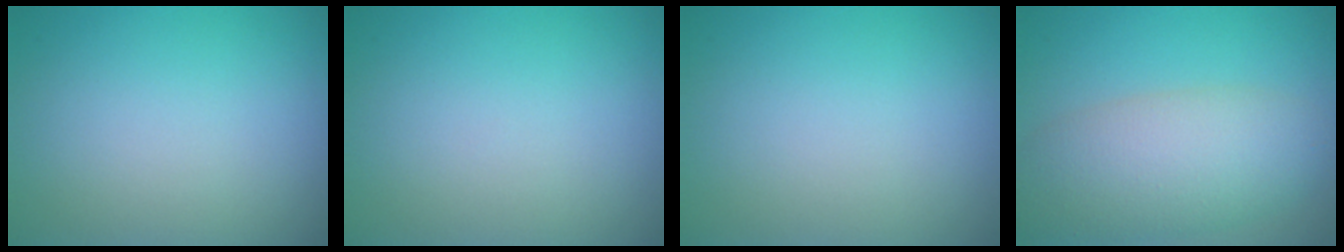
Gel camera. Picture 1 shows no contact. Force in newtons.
{"total": 0.0}
{"total": 0.0}
{"total": 7.0, "press": 7.0, "slide": 0.3}